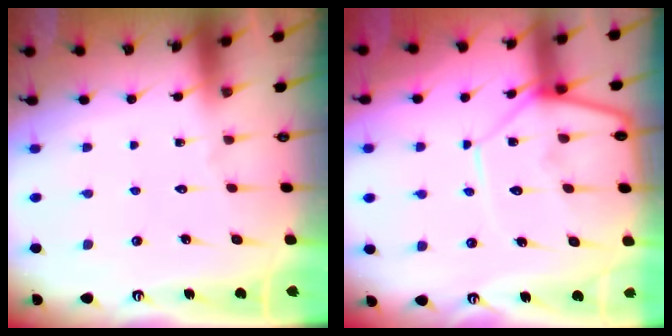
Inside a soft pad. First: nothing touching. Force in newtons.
{"total": 10.8, "press": 10.7, "slide": 0.9}